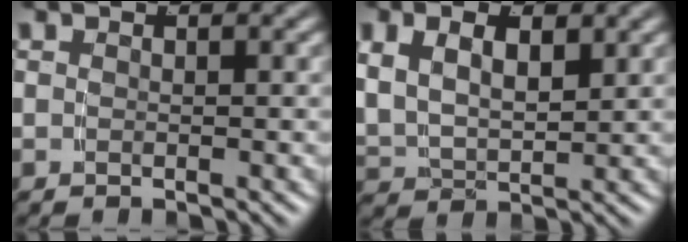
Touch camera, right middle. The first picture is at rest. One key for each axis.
{"total": 7.0, "fx": 1.5, "fy": 5.4, "fz": 4.2, "tx": -0.080, "ty": 0.002, "tz": 0.021}